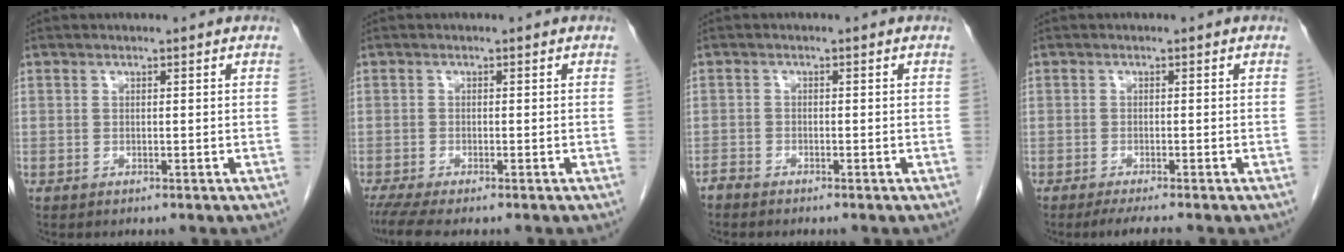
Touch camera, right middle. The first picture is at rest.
{"total": 3.9, "force": [-3.2, 0.1, 2.3], "torque": [-0.042, -0.011, -0.057]}
{"total": 1.1, "force": [-1.1, 0.0, 0.0], "torque": [0.002, -0.002, -0.021]}
{"total": 3.0, "force": [-2.5, -0.4, 1.7], "torque": [-0.031, -0.010, -0.042]}